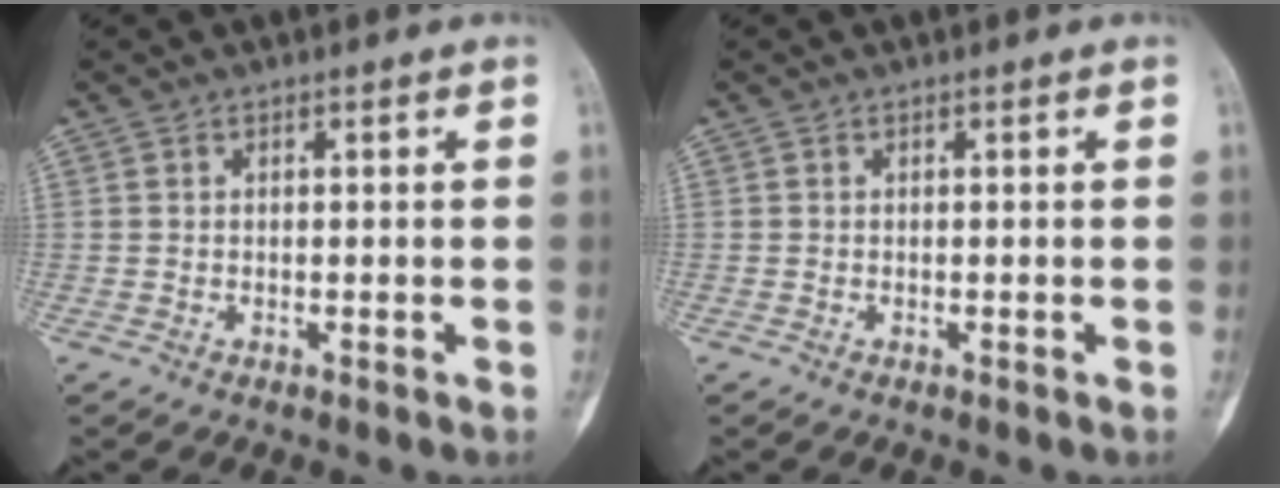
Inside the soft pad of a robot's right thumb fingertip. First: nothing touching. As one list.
[{"total": 0.0}]